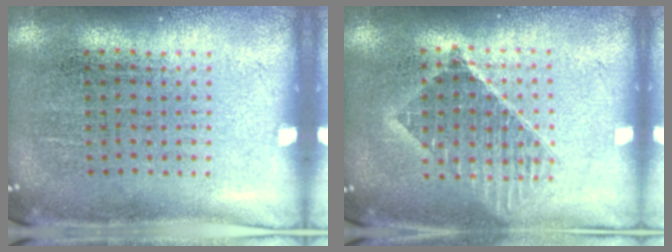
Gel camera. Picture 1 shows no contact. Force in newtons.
{"total": 1.5, "press": 1.3, "slide": 0.8}